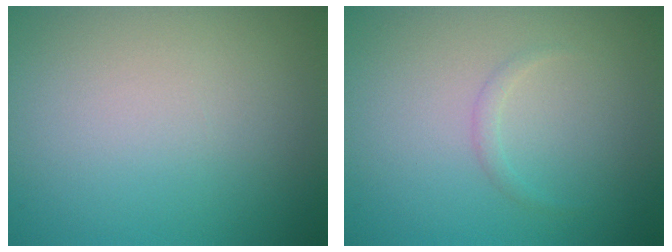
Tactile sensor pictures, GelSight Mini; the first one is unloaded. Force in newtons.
{"total": 0.7, "press": 0.7, "slide": 0.0}